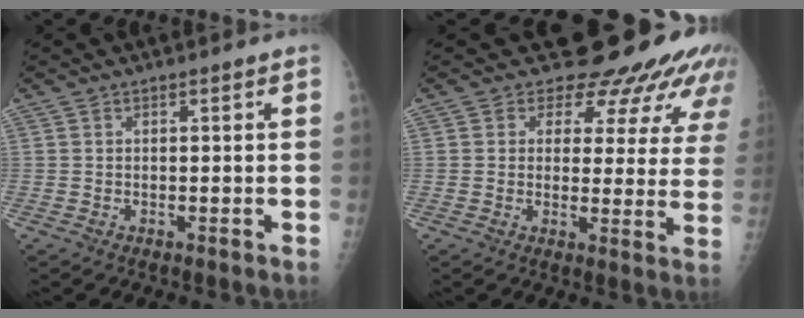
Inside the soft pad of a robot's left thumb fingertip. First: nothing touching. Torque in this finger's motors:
{"motor_torque": [0.34, 0.07, 1.39, -1.38, 0.05]}